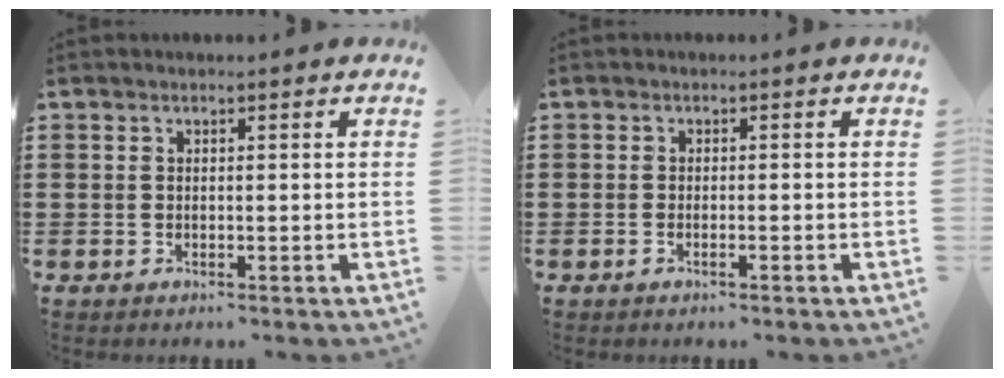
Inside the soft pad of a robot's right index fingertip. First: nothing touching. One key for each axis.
{"total": 0.9, "fx": -0.5, "fy": 0.1, "fz": 0.7, "tx": -0.014, "ty": -0.005, "tz": -0.009}